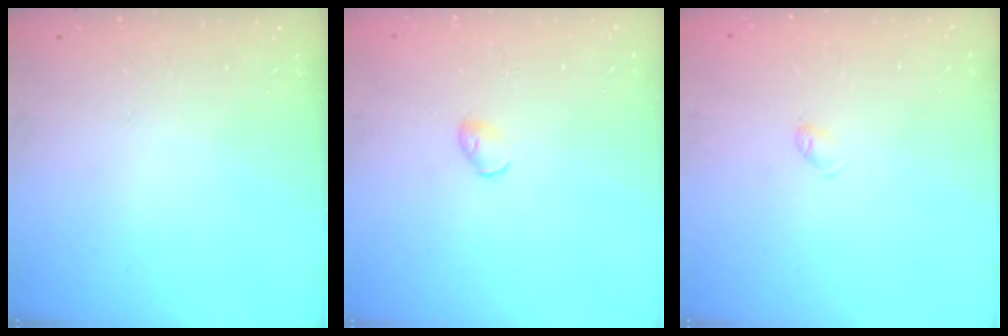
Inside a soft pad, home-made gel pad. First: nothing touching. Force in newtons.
{"total": 2.9, "press": 2.9, "slide": 0.7}
{"total": 3.0, "press": 2.9, "slide": 0.6}